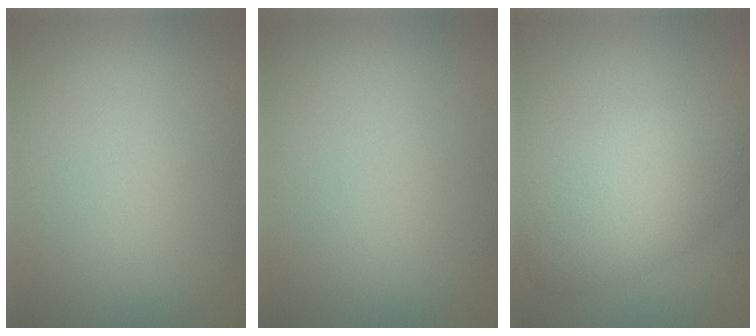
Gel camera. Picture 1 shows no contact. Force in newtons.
{"total": 0.0}
{"total": 5.9, "press": 5.9, "slide": 0.6}